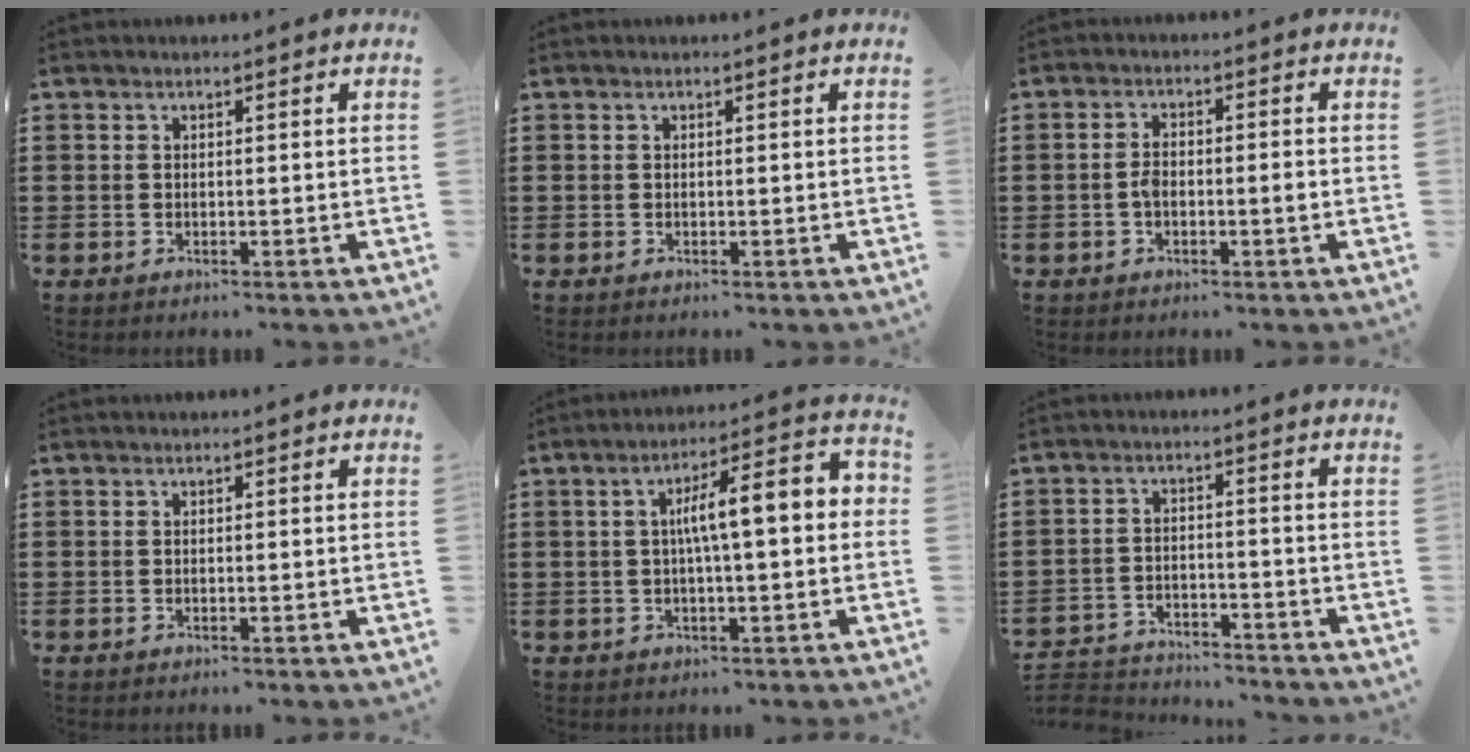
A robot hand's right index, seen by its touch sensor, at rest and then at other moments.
{"total": 0.0}
{"total": 2.9, "force": [-0.8, 0.8, 2.7], "torque": [-0.056, 0.000, -0.017]}
{"total": 0.0}
{"total": 7.6, "force": [0.2, 1.5, 7.4], "torque": [-0.130, 0.007, -0.006]}
{"total": 3.7, "force": [-3.7, 0.5, 0.0], "torque": [-0.014, 0.002, -0.082]}